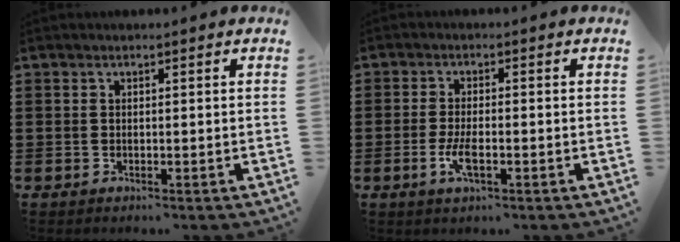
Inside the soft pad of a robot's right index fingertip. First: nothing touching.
{"total": 3.8, "force": [-1.3, 1.1, 3.4], "torque": [-0.076, -0.004, -0.030]}